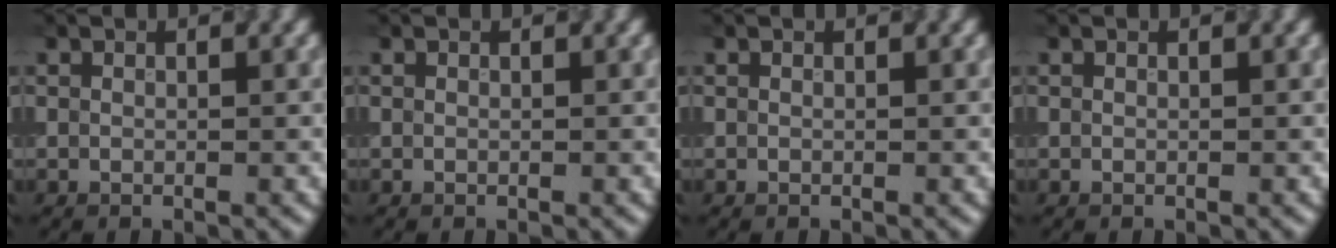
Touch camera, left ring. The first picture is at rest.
{"total": 0.0}
{"total": 0.0}
{"total": 0.0}